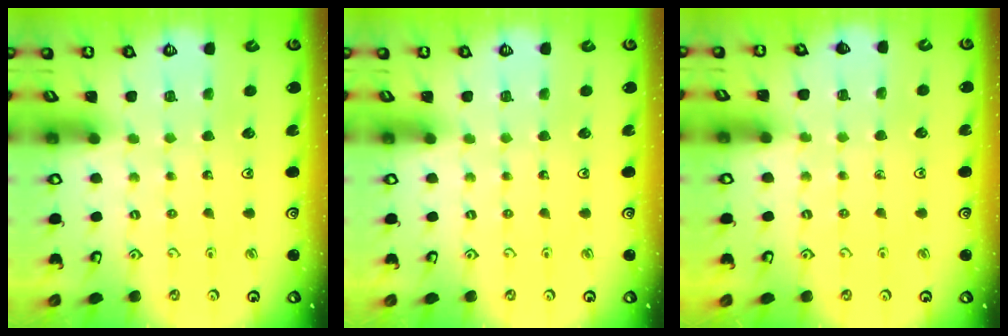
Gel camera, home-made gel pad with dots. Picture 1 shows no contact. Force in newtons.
{"total": 0.0}
{"total": 2.9, "press": 2.8, "slide": 0.5}